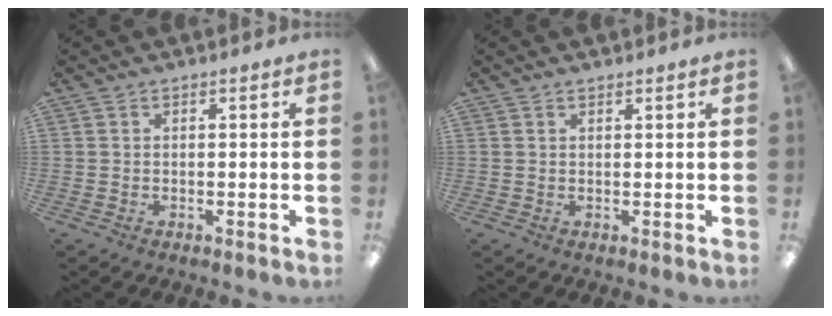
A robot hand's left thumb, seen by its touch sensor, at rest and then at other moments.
{"total": 1.0, "force": [0.9, 0.2, 0.4], "torque": [-0.009, 0.000, 0.016]}